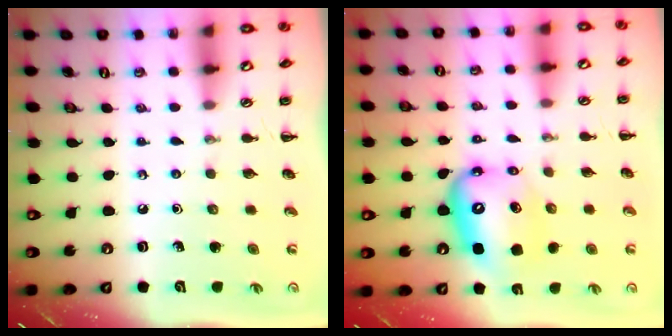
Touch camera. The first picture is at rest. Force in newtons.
{"total": 10.2, "press": 9.9, "slide": 2.7}